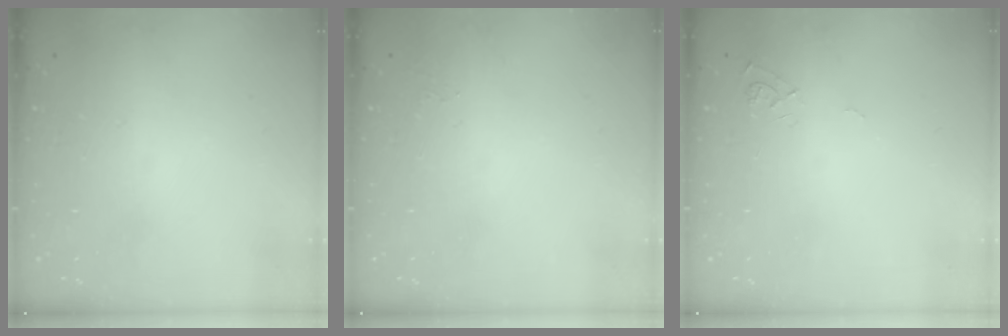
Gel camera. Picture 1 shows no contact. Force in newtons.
{"total": 5.1, "press": 5.1, "slide": 0.5}
{"total": 6.8, "press": 6.8, "slide": 0.6}